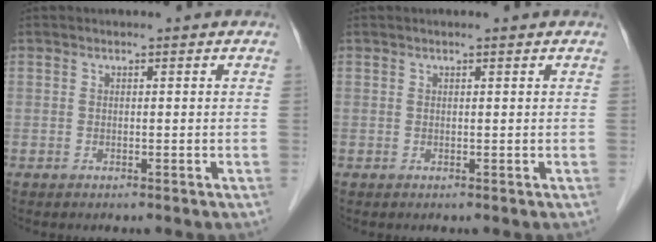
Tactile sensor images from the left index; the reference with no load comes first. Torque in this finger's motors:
{"motor_torque": [0.19, -0.20, 0.05, 0.01]}